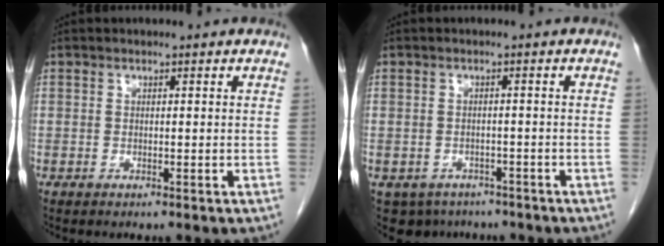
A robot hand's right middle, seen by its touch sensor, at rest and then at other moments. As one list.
[{"total": 6.3, "force": [-4.6, 4.3, 0.9], "torque": [-0.015, 0.002, -0.058]}]